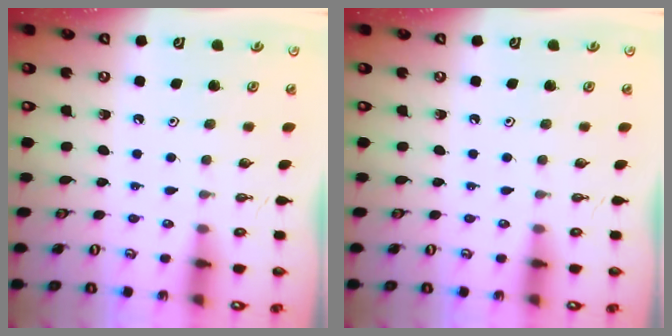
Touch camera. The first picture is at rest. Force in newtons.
{"total": 0.0}